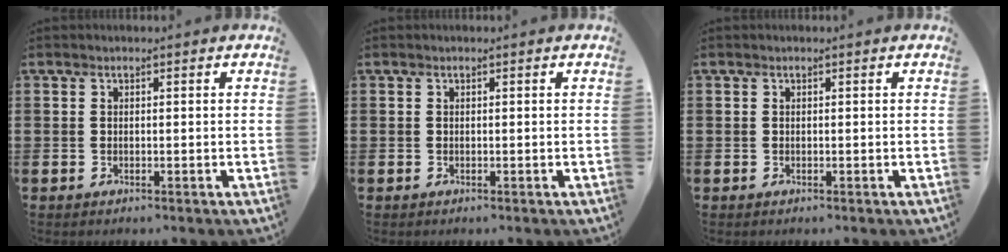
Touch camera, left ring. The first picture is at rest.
{"total": 0.0}
{"total": 0.0}